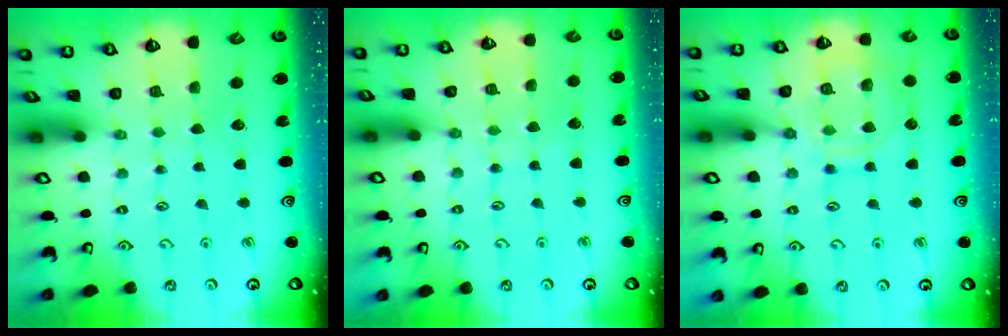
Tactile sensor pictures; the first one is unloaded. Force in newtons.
{"total": 3.8, "press": 3.8, "slide": 0.5}
{"total": 13.2, "press": 13.2, "slide": 1.3}